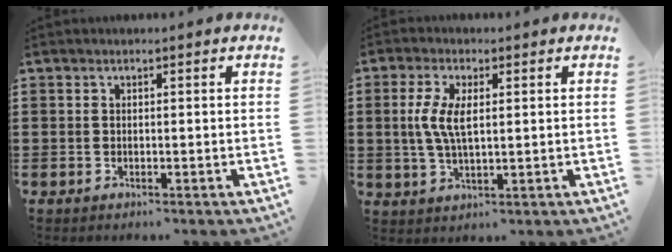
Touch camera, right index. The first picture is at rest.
{"total": 5.8, "force": [0.6, 2.2, 5.3], "torque": [-0.120, 0.001, 0.005]}